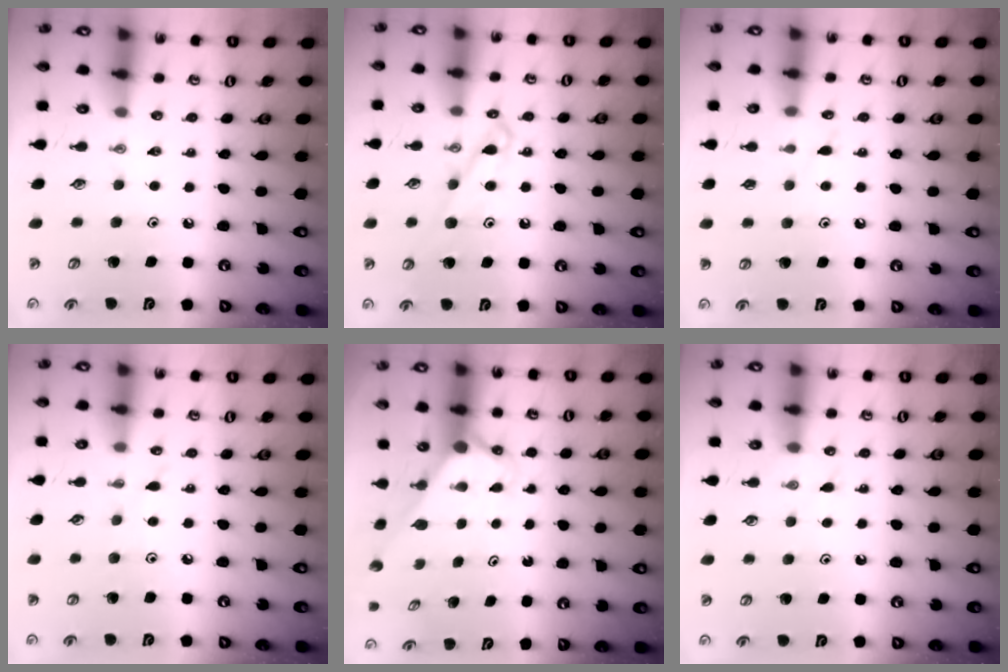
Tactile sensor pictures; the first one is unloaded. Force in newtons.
{"total": 8.3, "press": 8.3, "slide": 0.7}
{"total": 4.6, "press": 4.6, "slide": 0.4}
{"total": 2.7, "press": 2.7, "slide": 0.5}
{"total": 2.9, "press": 2.9, "slide": 0.0}
{"total": 3.7, "press": 3.6, "slide": 0.5}